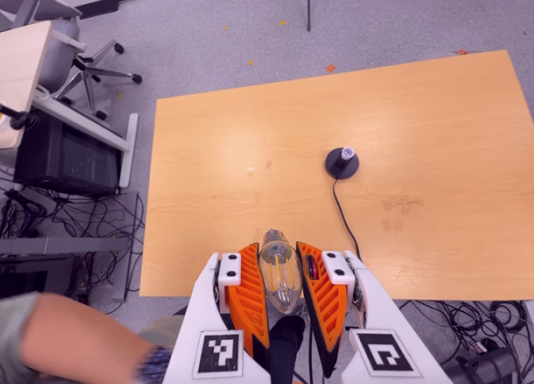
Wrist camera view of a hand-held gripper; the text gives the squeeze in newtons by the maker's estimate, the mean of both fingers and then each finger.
{"total": 18.1, "left": 19.8, "right": 16.4}